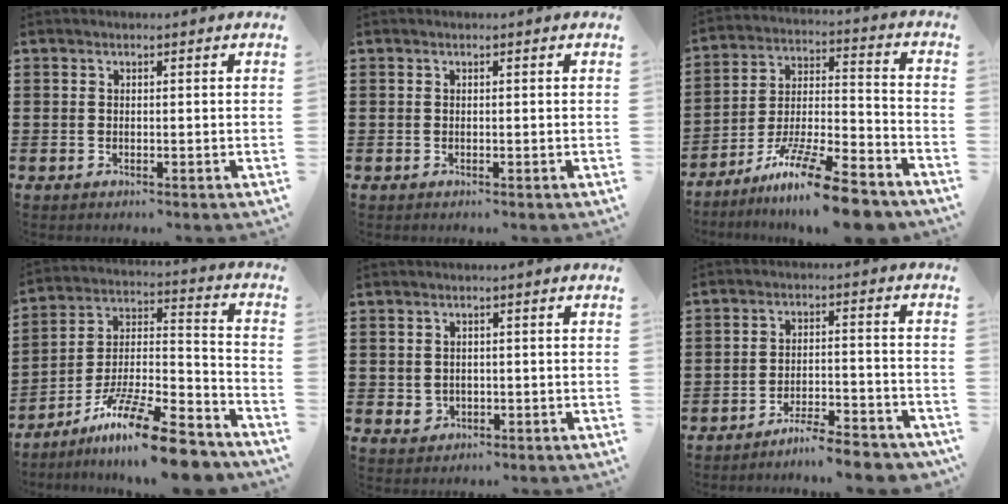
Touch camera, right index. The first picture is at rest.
{"total": 0.0}
{"total": 13.5, "force": [-10.9, 1.4, 7.7], "torque": [-0.126, 0.035, -0.203]}
{"total": 15.3, "force": [-12.0, 2.1, 9.3], "torque": [-0.146, 0.040, -0.217]}
{"total": 1.8, "force": [-0.1, 1.6, 0.7], "torque": [-0.019, 0.006, -0.003]}
{"total": 5.3, "force": [-5.0, 0.0, 1.6], "torque": [-0.028, -0.001, -0.096]}